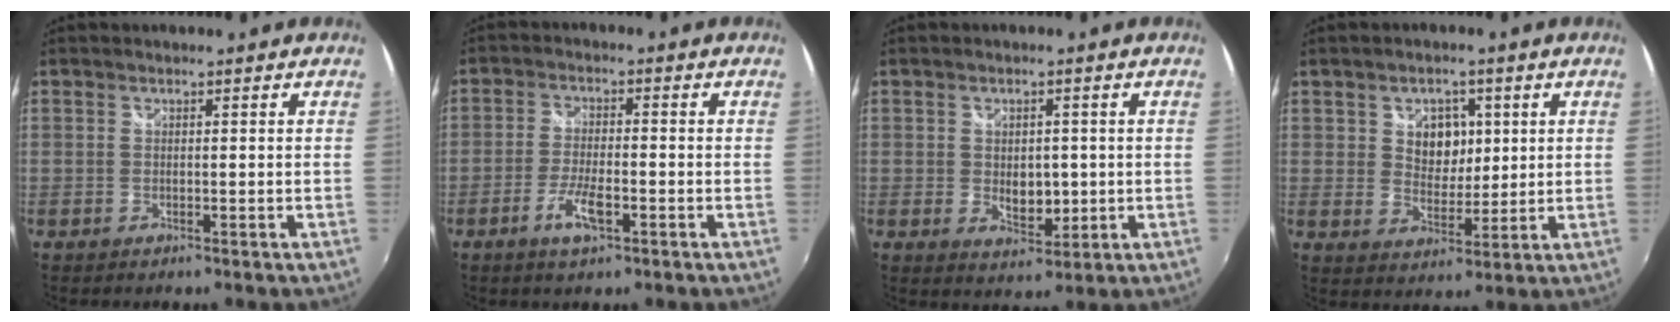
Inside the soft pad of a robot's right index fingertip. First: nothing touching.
{"total": 5.6, "force": [-2.9, 1.6, 4.6], "torque": [-0.101, -0.007, -0.055]}
{"total": 5.1, "force": [-0.3, 3.4, 3.7], "torque": [-0.057, -0.008, 0.001]}
{"total": 6.5, "force": [1.9, 5.0, 3.7], "torque": [-0.056, 0.005, 0.038]}